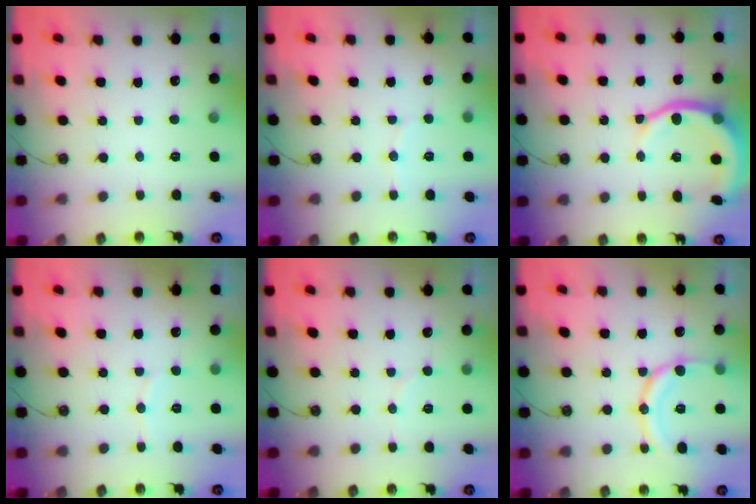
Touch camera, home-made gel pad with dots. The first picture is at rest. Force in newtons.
{"total": 3.8, "press": 3.6, "slide": 1.0}
{"total": 10.7, "press": 10.6, "slide": 1.5}
{"total": 3.5, "press": 3.4, "slide": 0.5}
{"total": 2.9, "press": 2.9, "slide": 0.3}
{"total": 14.7, "press": 14.5, "slide": 1.8}